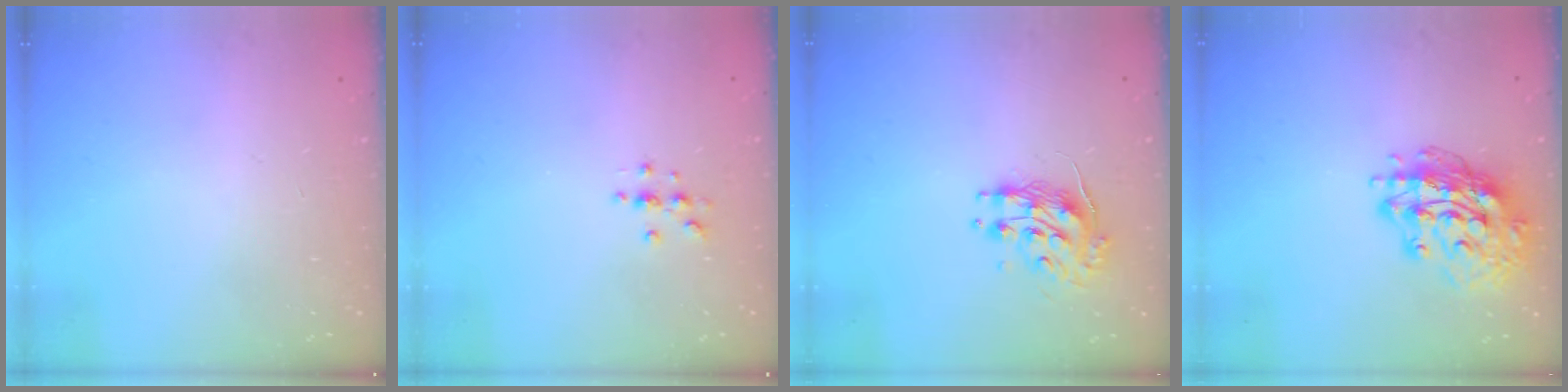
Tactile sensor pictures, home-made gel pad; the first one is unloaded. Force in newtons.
{"total": 3.0, "press": 3.0, "slide": 0.4}
{"total": 9.3, "press": 9.3, "slide": 0.5}
{"total": 15.9, "press": 15.9, "slide": 1.5}